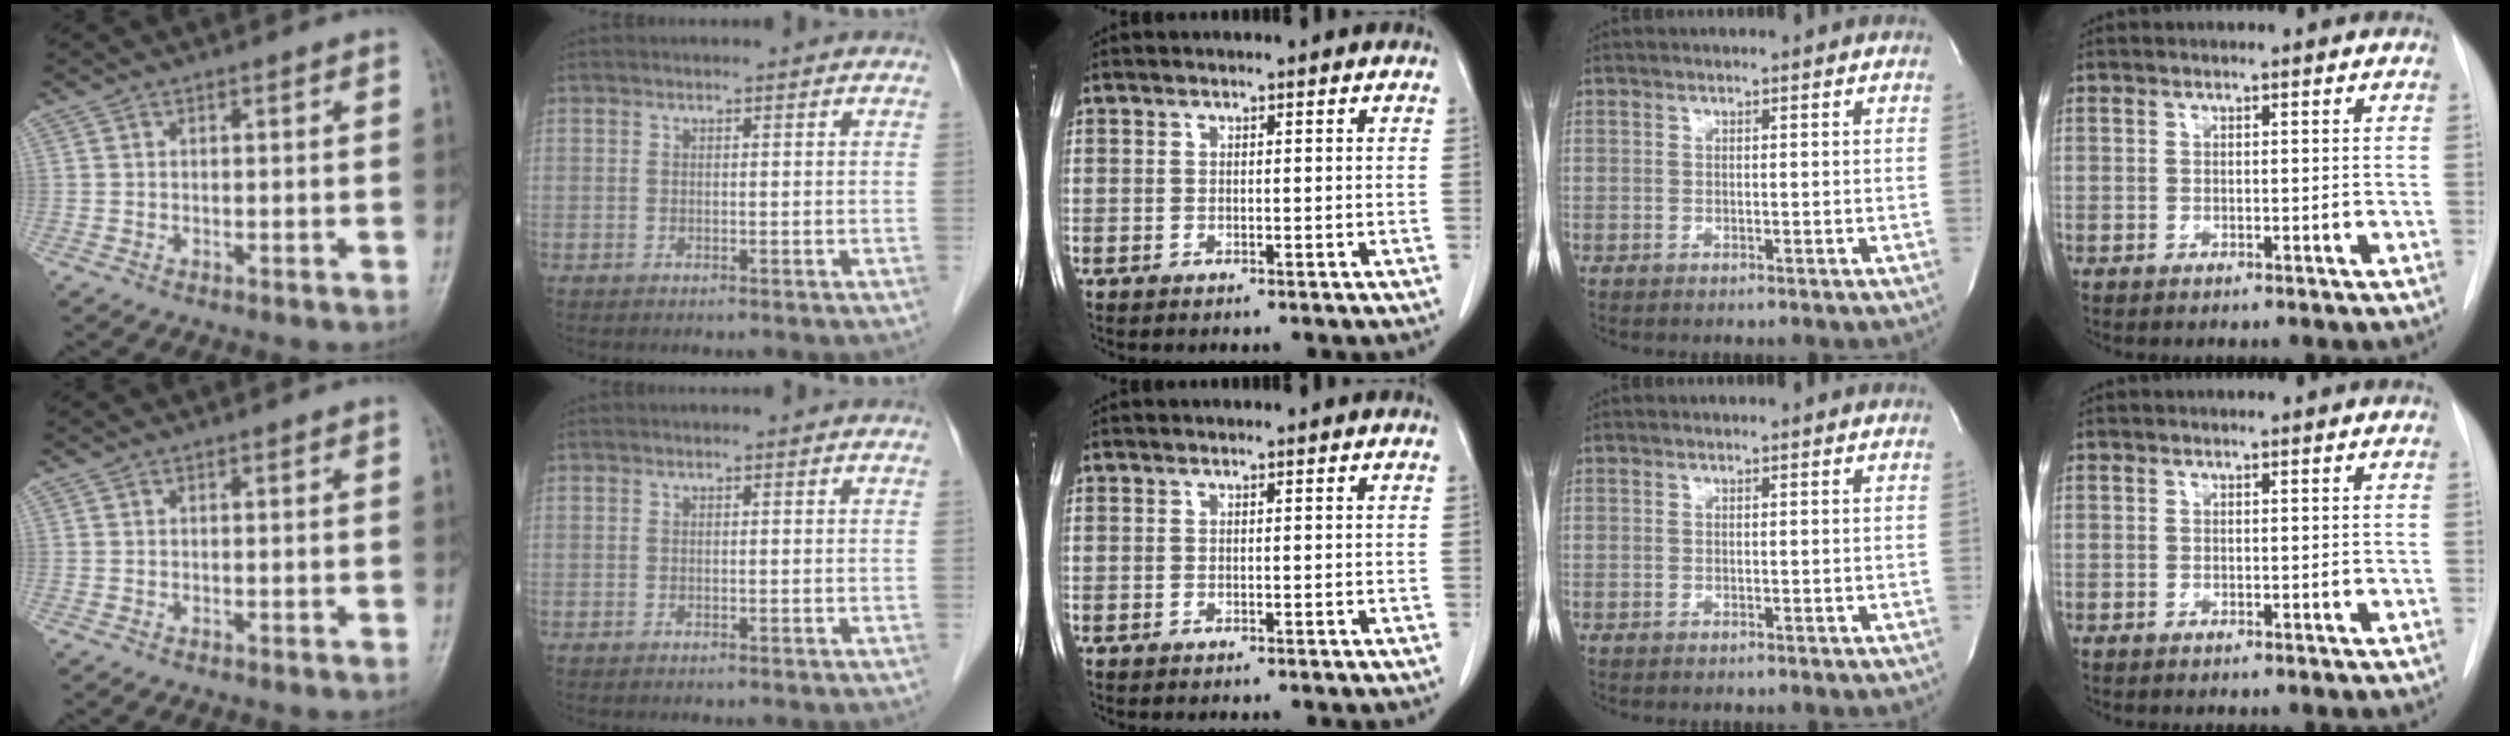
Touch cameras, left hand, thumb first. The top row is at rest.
{}